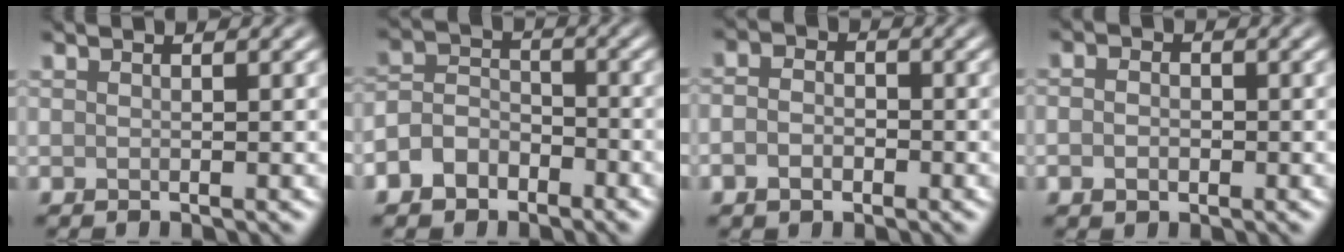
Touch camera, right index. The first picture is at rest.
{"total": 3.9, "force": [-2.4, 2.6, 1.6], "torque": [-0.033, 0.005, -0.051]}
{"total": 2.6, "force": [-0.8, 1.9, 1.5], "torque": [-0.020, -0.001, -0.025]}
{"total": 1.9, "force": [-0.4, 1.4, 1.1], "torque": [-0.019, 0.000, -0.012]}